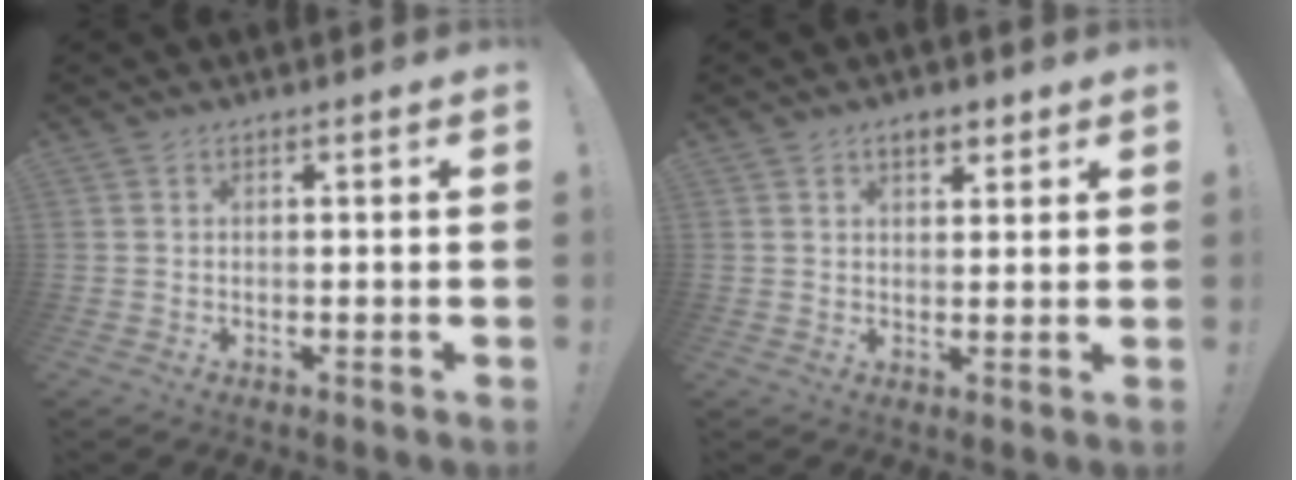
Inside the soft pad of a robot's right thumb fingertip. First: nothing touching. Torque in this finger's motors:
{"motor_torque": [-0.20, 0.29, 0.12, -0.11, 0.00]}